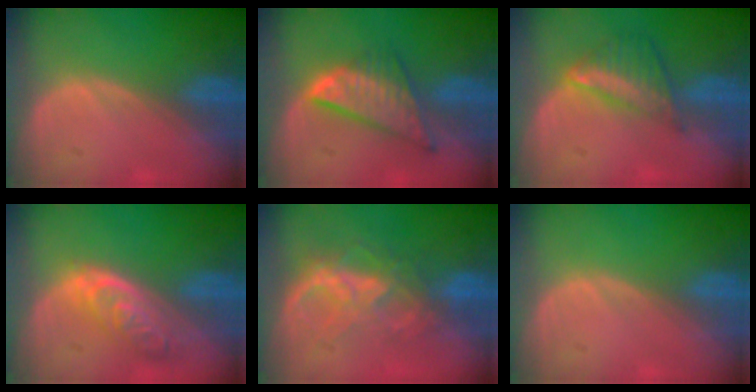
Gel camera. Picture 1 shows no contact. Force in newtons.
{"total": 8.4, "press": 7.2, "slide": 4.3}
{"total": 6.1, "press": 5.4, "slide": 2.9}
{"total": 6.2, "press": 5.7, "slide": 2.6}
{"total": 6.5, "press": 6.5, "slide": 0.7}
{"total": 0.0}